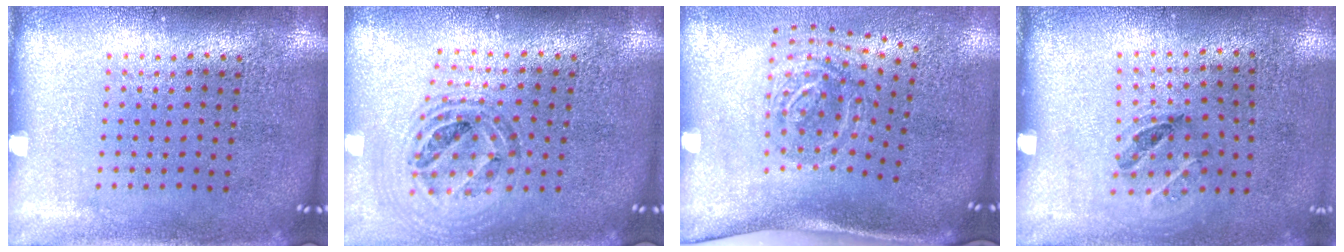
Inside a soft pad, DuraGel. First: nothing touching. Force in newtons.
{"total": 0.9, "press": 0.9, "slide": 0.2}
{"total": 2.0, "press": 1.3, "slide": 1.6}
{"total": 1.2, "press": 0.7, "slide": 1.0}